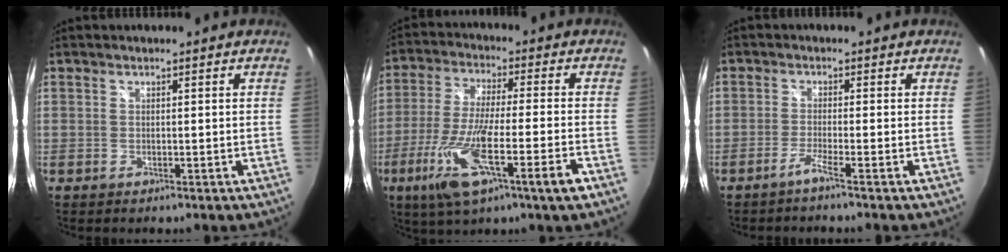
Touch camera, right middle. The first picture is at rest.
{"total": 15.9, "force": [-7.0, 1.1, 14.2], "torque": [-0.288, -0.037, -0.127]}
{"total": 2.1, "force": [-1.6, -0.8, 1.2], "torque": [-0.033, -0.003, -0.035]}